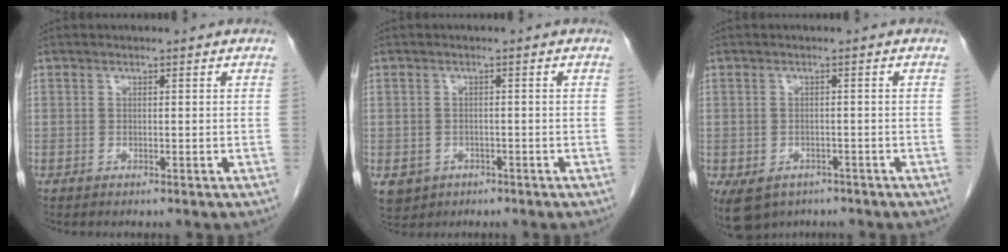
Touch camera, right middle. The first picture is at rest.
{"total": 5.0, "force": [-2.4, 4.2, 1.2], "torque": [-0.026, 0.001, -0.032]}
{"total": 7.7, "force": [-4.8, 5.3, 2.9], "torque": [-0.067, -0.001, -0.068]}